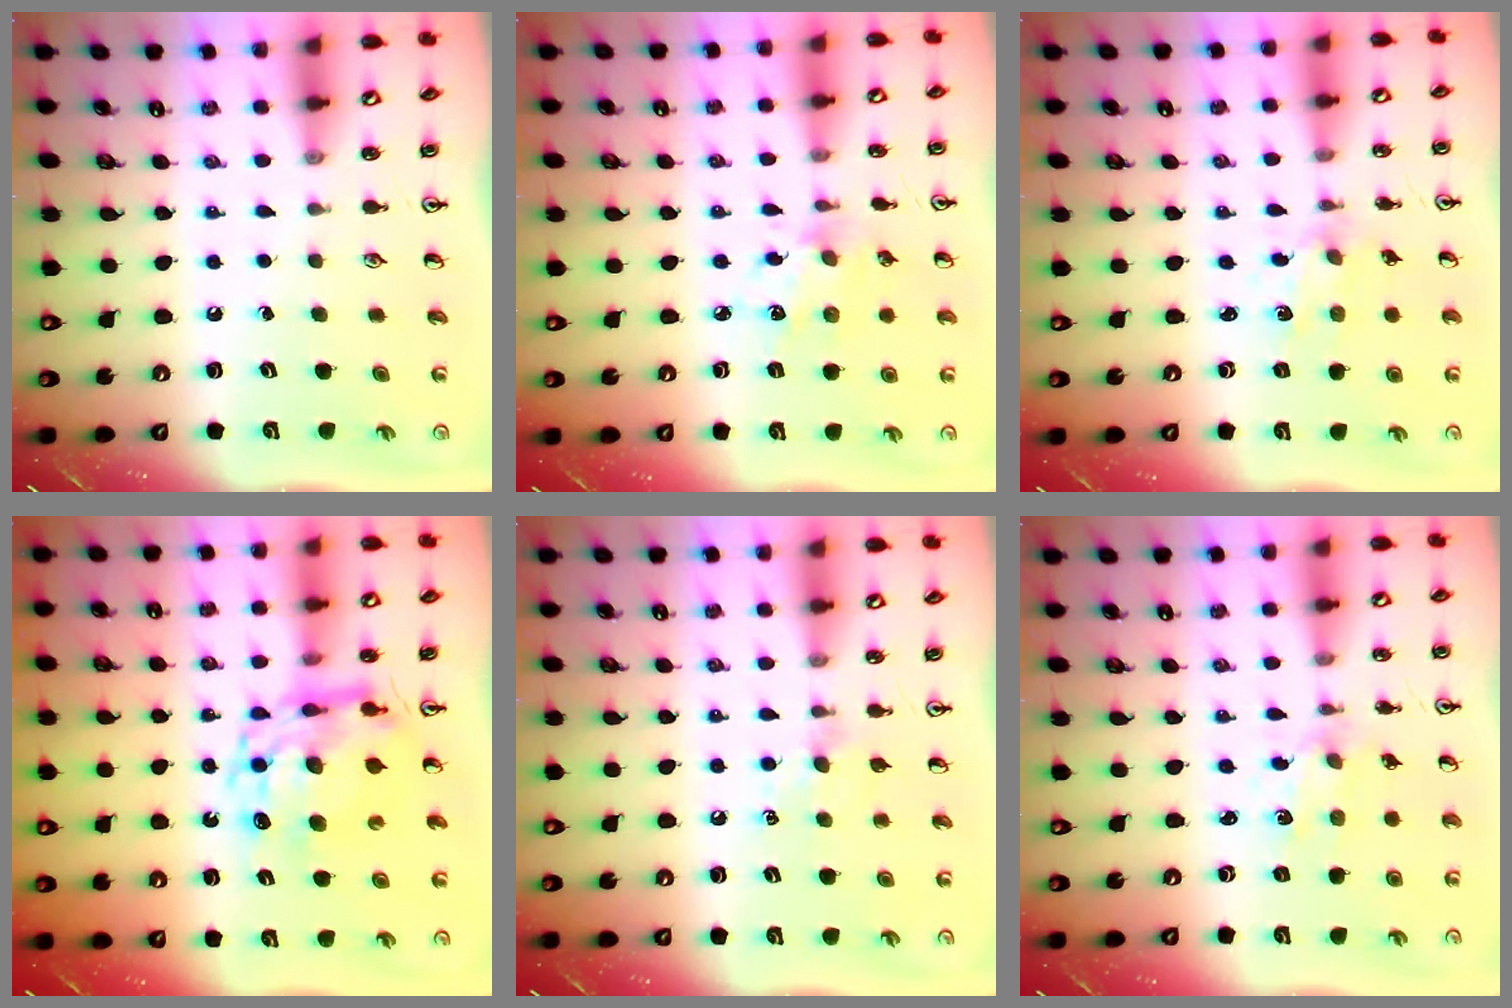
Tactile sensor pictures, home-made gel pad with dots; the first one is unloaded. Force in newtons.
{"total": 7.2, "press": 7.2, "slide": 0.4}
{"total": 1.1, "press": 1.1, "slide": 0.3}
{"total": 13.2, "press": 13.2, "slide": 1.0}
{"total": 5.6, "press": 5.5, "slide": 0.8}
{"total": 1.1, "press": 1.1, "slide": 0.3}